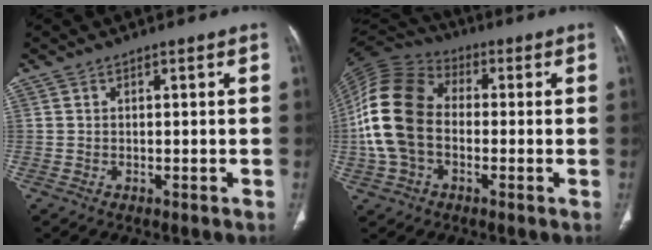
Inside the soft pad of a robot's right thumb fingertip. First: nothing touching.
{"total": 16.7, "force": [-1.3, 11.6, 11.9], "torque": [-0.245, 0.034, -0.031]}